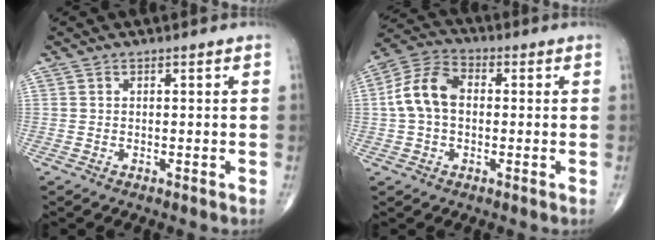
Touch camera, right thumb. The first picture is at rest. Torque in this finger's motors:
{"motor_torque": [0.73, 1.02, 0.47, -0.23, 0.08]}